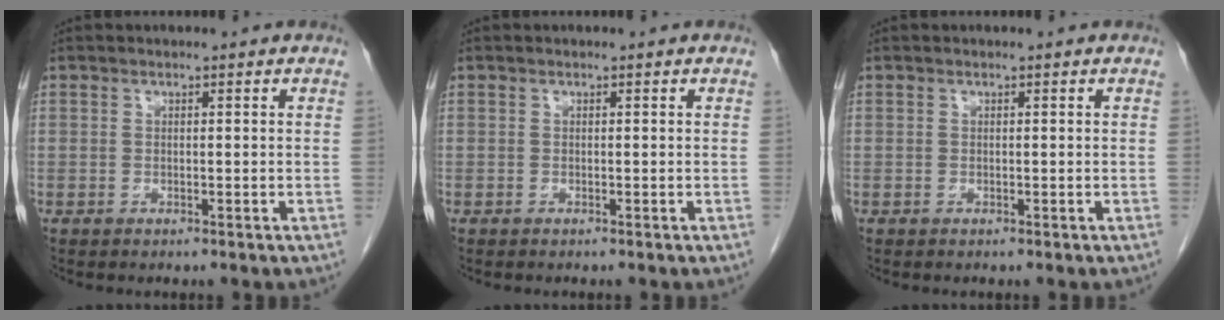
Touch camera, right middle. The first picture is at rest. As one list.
[{"total": 0.0}, {"total": 0.0}]